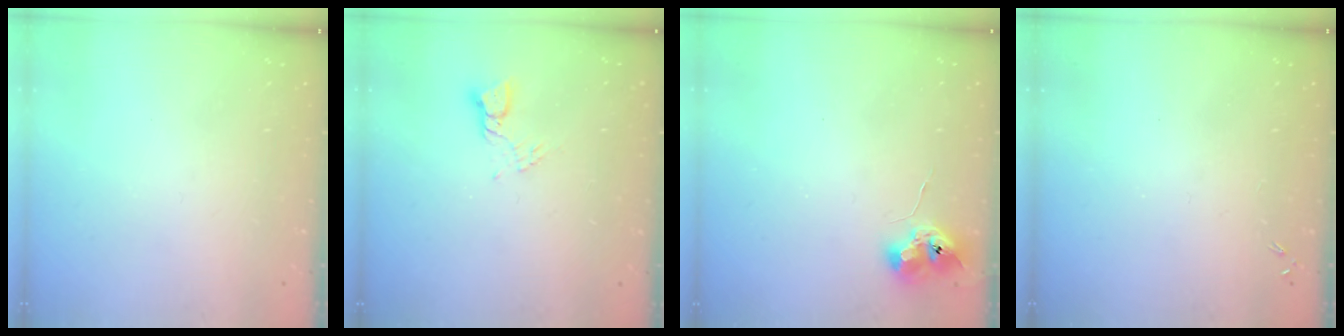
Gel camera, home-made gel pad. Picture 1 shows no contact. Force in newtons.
{"total": 2.7, "press": 2.7, "slide": 0.2}
{"total": 8.0, "press": 7.9, "slide": 0.8}
{"total": 0.0}